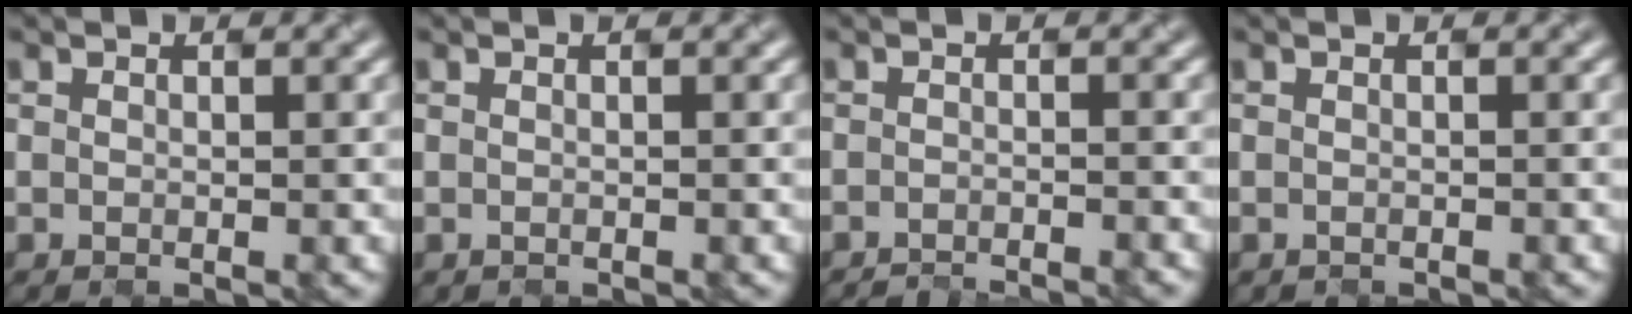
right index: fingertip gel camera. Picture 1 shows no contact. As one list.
[{"total": 0.0}, {"total": 1.8, "force": [-1.7, 0.2, 0.6], "torque": [0.012, -0.004, -0.032]}, {"total": 0.0}]